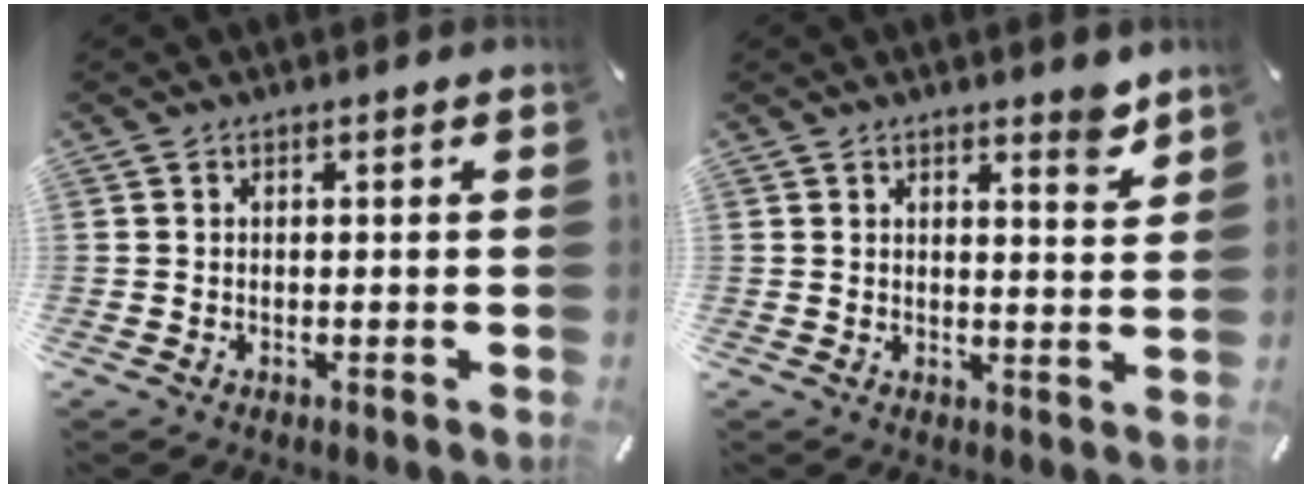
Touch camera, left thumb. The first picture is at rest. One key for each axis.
{"total": 4.1, "fx": 3.5, "fy": 1.1, "fz": 1.9, "tx": -0.013, "ty": -0.028, "tz": 0.056}